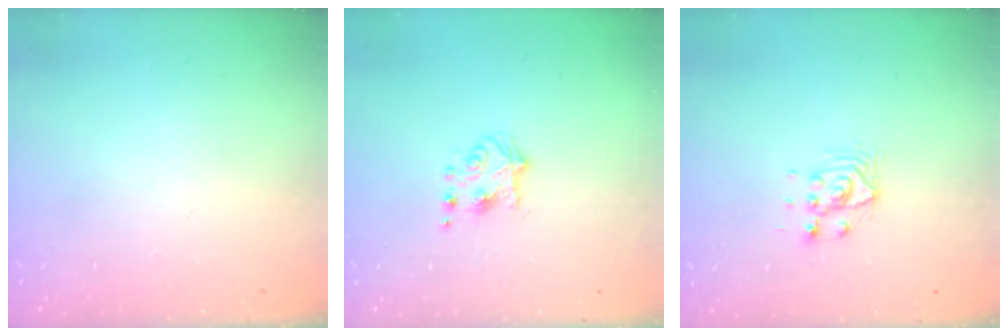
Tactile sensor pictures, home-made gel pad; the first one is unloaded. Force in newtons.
{"total": 5.3, "press": 5.2, "slide": 0.8}
{"total": 5.4, "press": 5.4, "slide": 0.1}